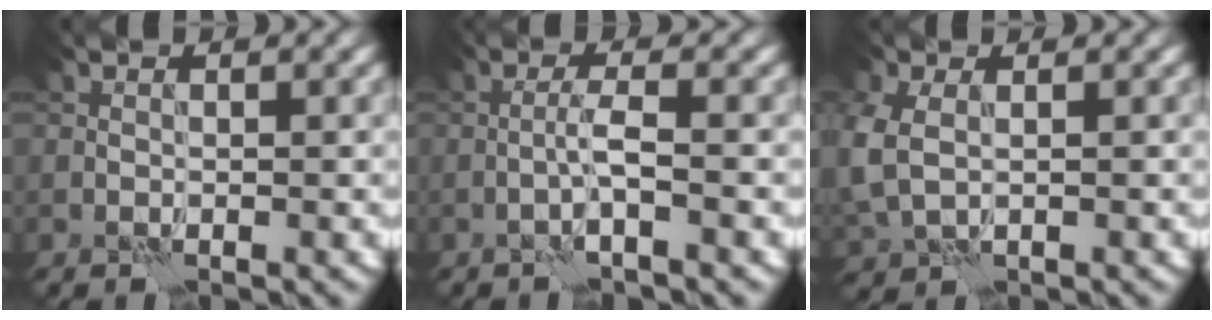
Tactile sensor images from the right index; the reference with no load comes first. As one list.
[{"total": 1.7, "force": [-0.6, -0.1, 1.6], "torque": [-0.033, 0.010, -0.017]}, {"total": 4.2, "force": [0.1, 3.2, 2.7], "torque": [-0.080, -0.005, 0.013]}]